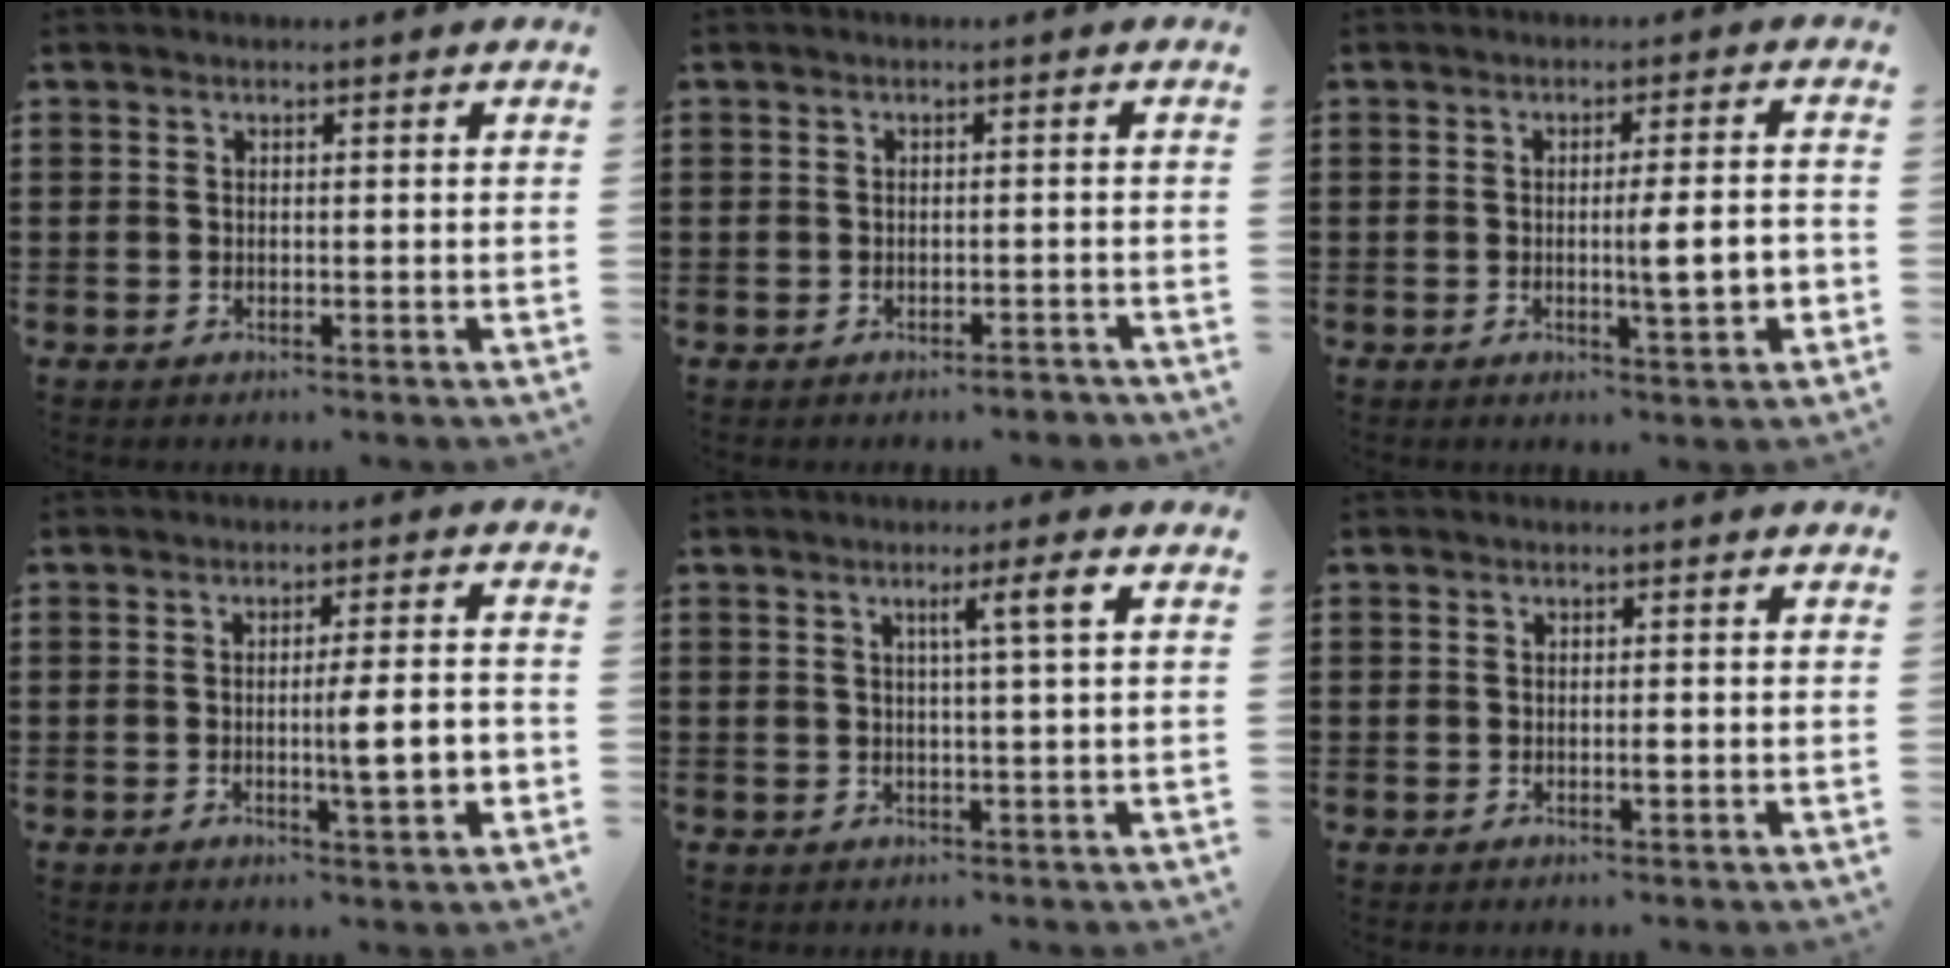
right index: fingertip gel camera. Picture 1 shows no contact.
{"total": 1.6, "force": [-1.5, 0.5, 0.2], "torque": [-0.009, 0.001, -0.032]}
{"total": 6.0, "force": [-0.9, 0.7, 5.9], "torque": [-0.083, -0.013, -0.020]}
{"total": 6.9, "force": [-1.2, 0.7, 6.7], "torque": [-0.095, -0.012, -0.025]}
{"total": 3.7, "force": [1.0, -0.5, 3.6], "torque": [-0.068, -0.004, 0.011]}
{"total": 1.0, "force": [-0.2, 0.2, 0.9], "torque": [-0.017, -0.005, -0.003]}